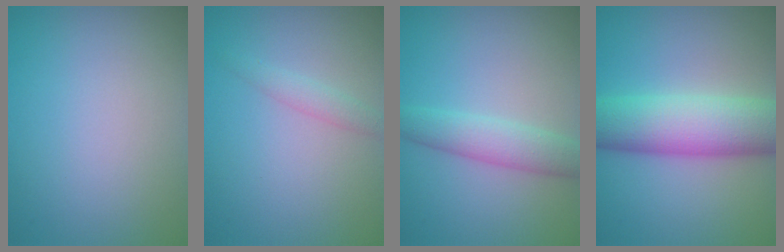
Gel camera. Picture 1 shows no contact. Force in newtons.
{"total": 1.4, "press": 1.4, "slide": 0.1}
{"total": 3.3, "press": 3.3, "slide": 0.0}
{"total": 8.8, "press": 8.8, "slide": 0.2}